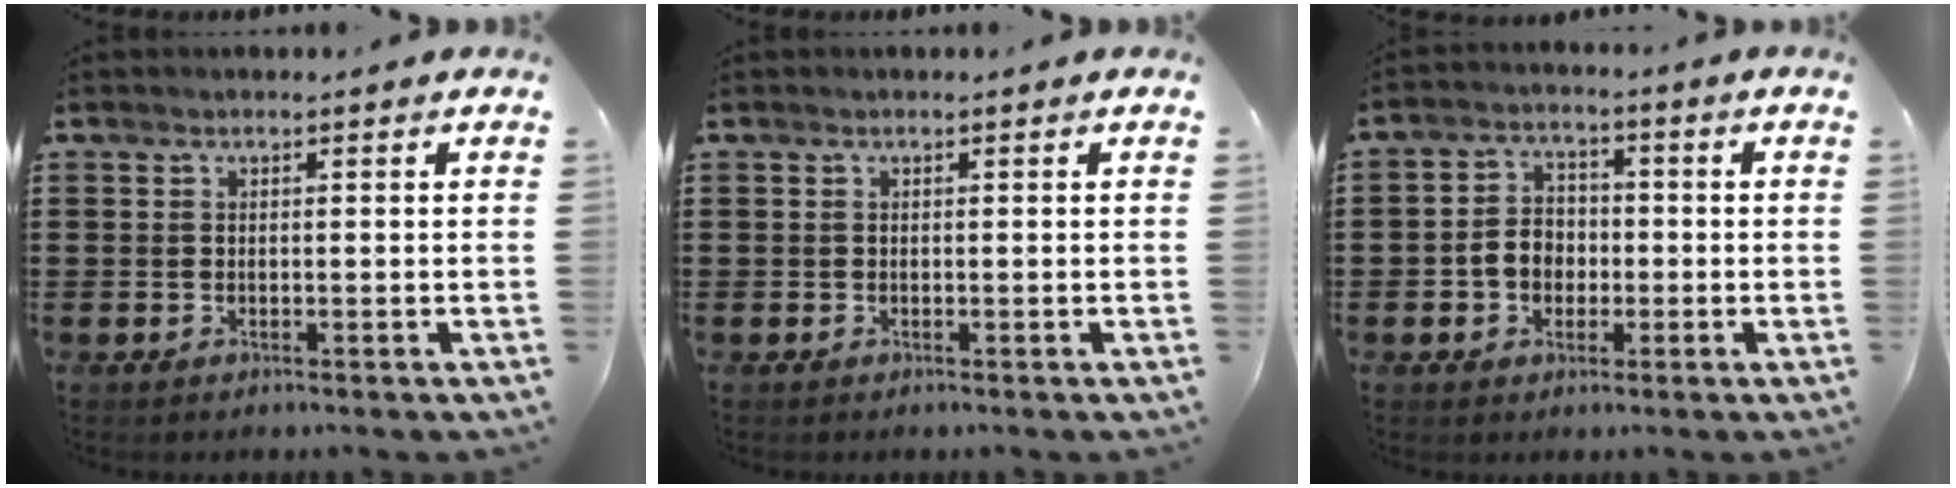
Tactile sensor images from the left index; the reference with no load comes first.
{"total": 0.0}
{"total": 4.8, "force": [-1.2, 3.8, 2.5], "torque": [-0.056, 0.012, -0.026]}